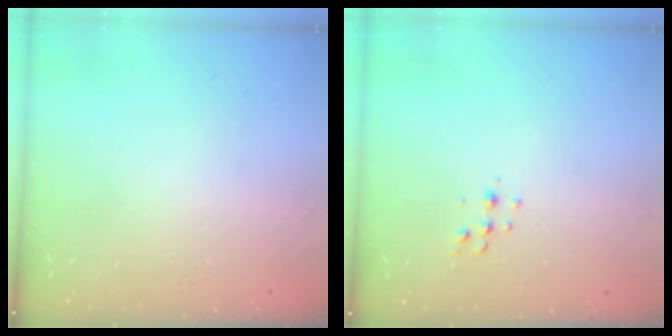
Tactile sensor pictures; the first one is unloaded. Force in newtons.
{"total": 4.9, "press": 4.8, "slide": 1.0}